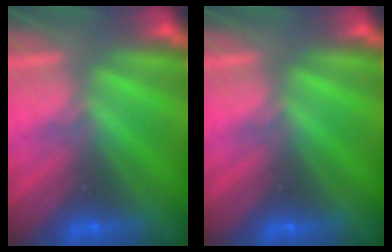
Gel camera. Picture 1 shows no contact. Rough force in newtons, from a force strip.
{"total": 0.0}